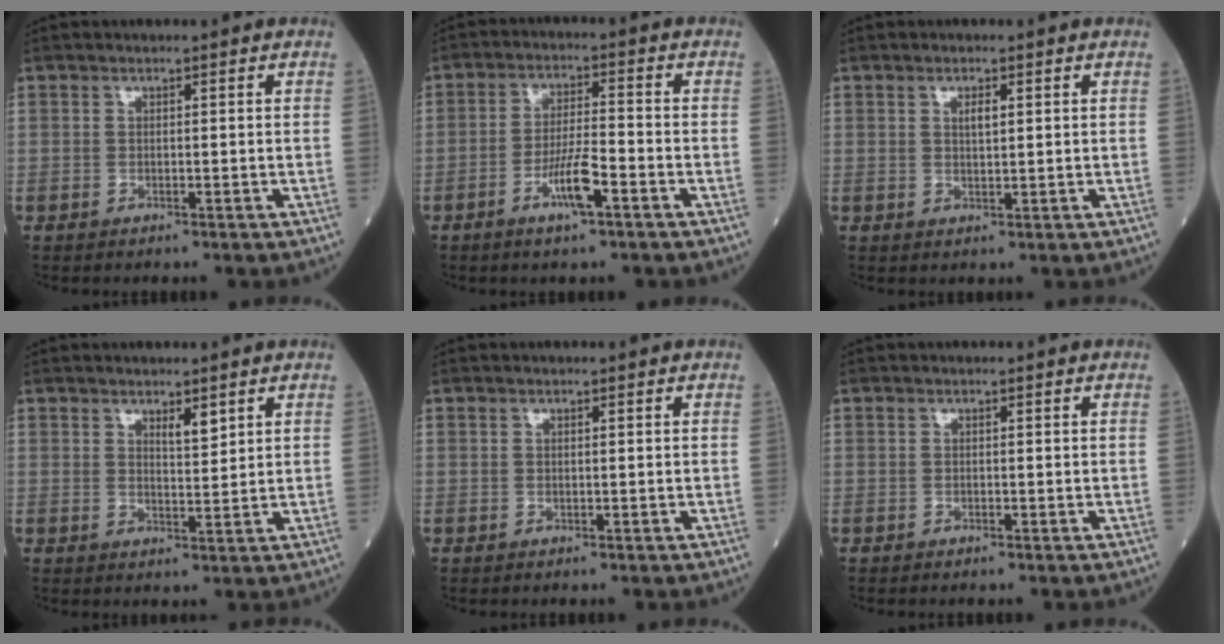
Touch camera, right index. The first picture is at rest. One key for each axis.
{"total": 6.0, "fx": -3.0, "fy": 0.6, "fz": 5.2, "tx": -0.102, "ty": -0.002, "tz": -0.055}
{"total": 1.7, "fx": 0.6, "fy": 0.5, "fz": 1.4, "tx": -0.023, "ty": -0.001, "tz": 0.011}
{"total": 2.4, "fx": 1.7, "fy": 0.6, "fz": 1.7, "tx": -0.030, "ty": -0.005, "tz": 0.030}
{"total": 0.0}
{"total": 0.0}